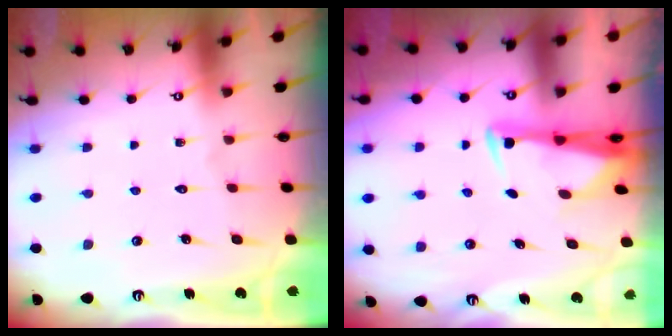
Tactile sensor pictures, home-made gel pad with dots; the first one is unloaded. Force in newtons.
{"total": 2.9, "press": 2.8, "slide": 0.6}